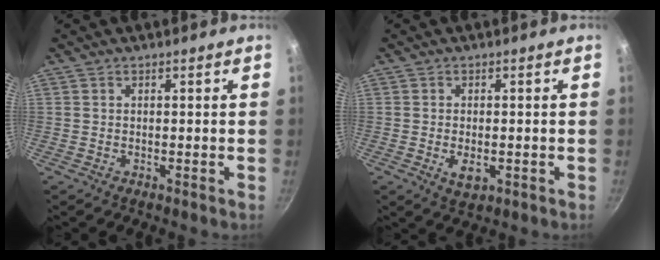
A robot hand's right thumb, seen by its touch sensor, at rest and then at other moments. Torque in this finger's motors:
{"motor_torque": [-0.23, 0.17, -0.16, 0.02, 0.10]}